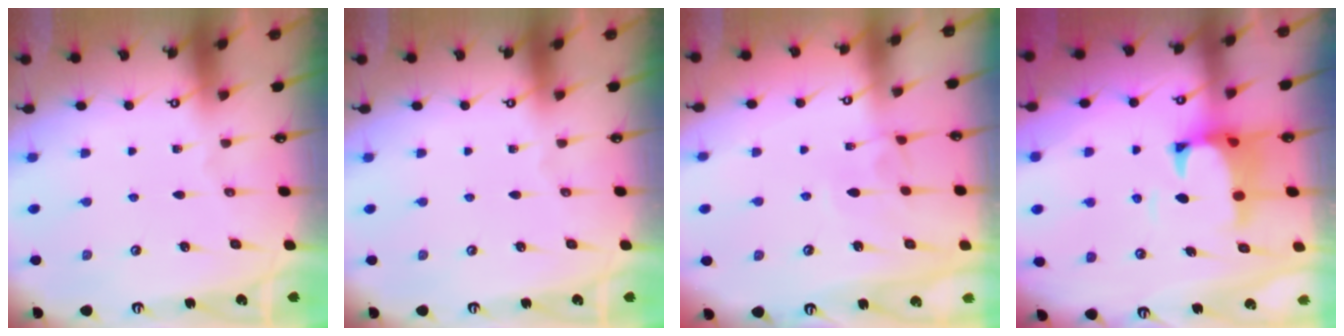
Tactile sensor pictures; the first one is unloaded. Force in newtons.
{"total": 0.0}
{"total": 3.0, "press": 3.0, "slide": 0.3}
{"total": 2.6, "press": 2.4, "slide": 1.1}